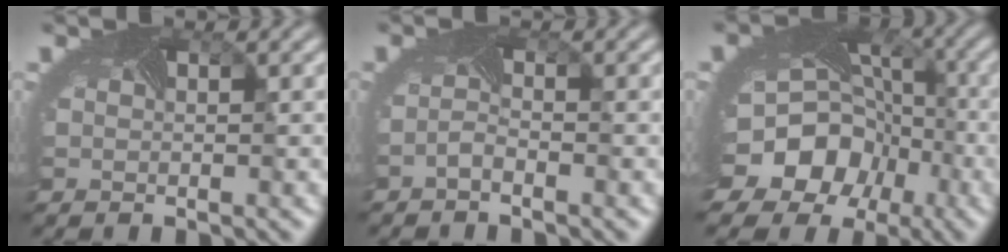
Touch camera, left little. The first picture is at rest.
{"total": 1.0, "force": [-1.0, -0.1, 0.3], "torque": [-0.016, -0.001, -0.021]}
{"total": 14.7, "force": [-6.6, 12.1, 5.3], "torque": [-0.110, -0.050, -0.106]}